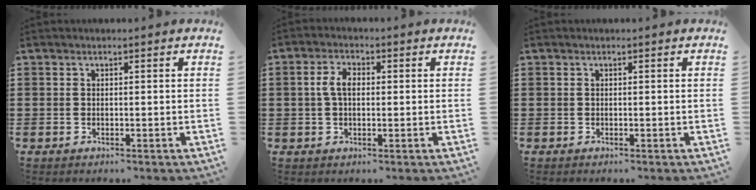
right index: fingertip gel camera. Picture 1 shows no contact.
{"total": 3.6, "force": [0.0, 2.1, 3.0], "torque": [-0.074, 0.003, -0.007]}
{"total": 0.0}